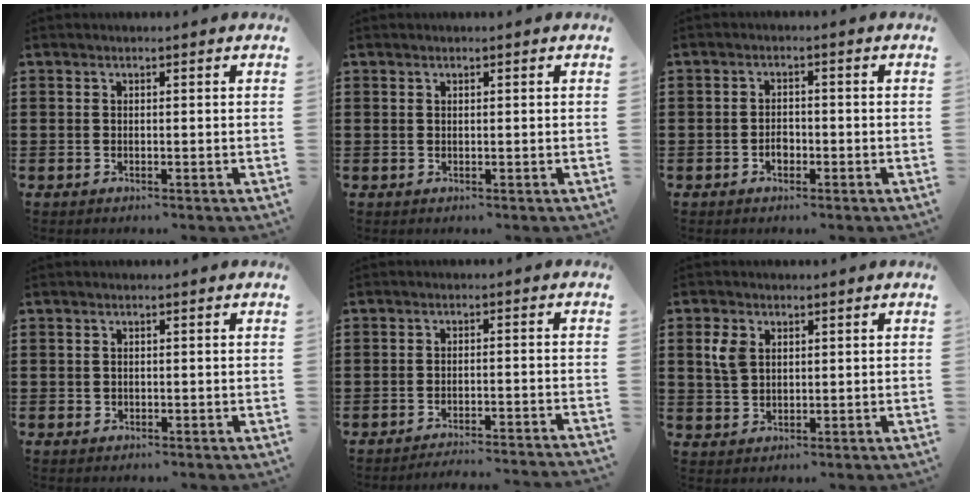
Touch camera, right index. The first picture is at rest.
{"total": 0.0}
{"total": 2.1, "force": [-1.0, 1.4, 1.2], "torque": [-0.025, 0.003, -0.020]}
{"total": 0.6, "force": [0.1, 0.6, 0.1], "torque": [-0.004, 0.004, 0.000]}
{"total": 2.8, "force": [-2.7, -0.3, 0.5], "torque": [-0.011, -0.002, -0.056]}
{"total": 4.0, "force": [1.4, 2.8, 2.5], "torque": [-0.065, 0.009, 0.022]}